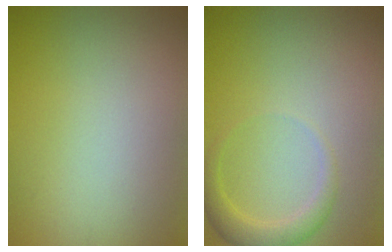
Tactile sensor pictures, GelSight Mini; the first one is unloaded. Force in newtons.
{"total": 2.1, "press": 2.1, "slide": 0.2}